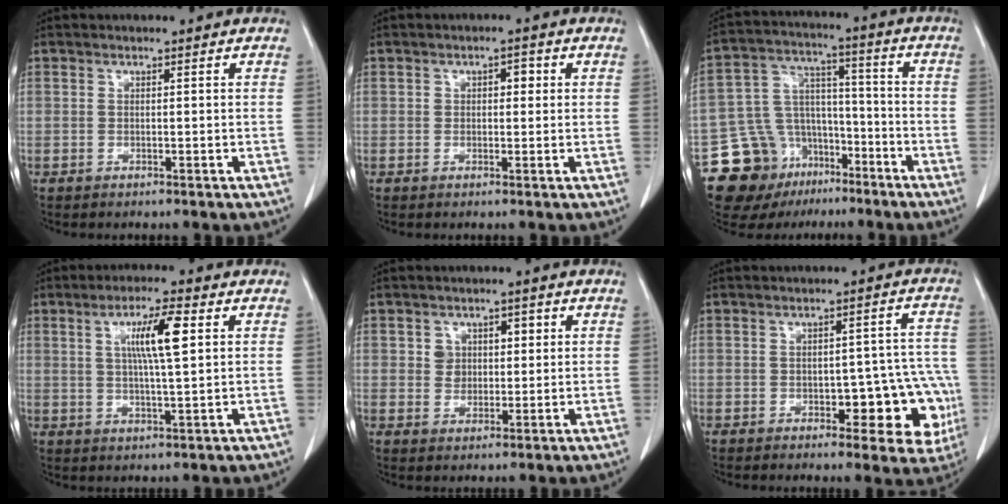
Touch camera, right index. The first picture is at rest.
{"total": 2.0, "force": [0.5, 1.2, 1.5], "torque": [-0.020, 0.011, 0.005]}
{"total": 16.0, "force": [-10.3, 10.9, 5.7], "torque": [-0.108, 0.063, -0.165]}
{"total": 7.6, "force": [2.2, 0.5, 7.3], "torque": [-0.130, 0.004, 0.039]}
{"total": 4.0, "force": [1.2, 3.3, 1.9], "torque": [-0.022, 0.011, 0.021]}
{"total": 11.9, "force": [-3.4, 5.3, 10.1], "torque": [-0.083, 0.031, -0.033]}